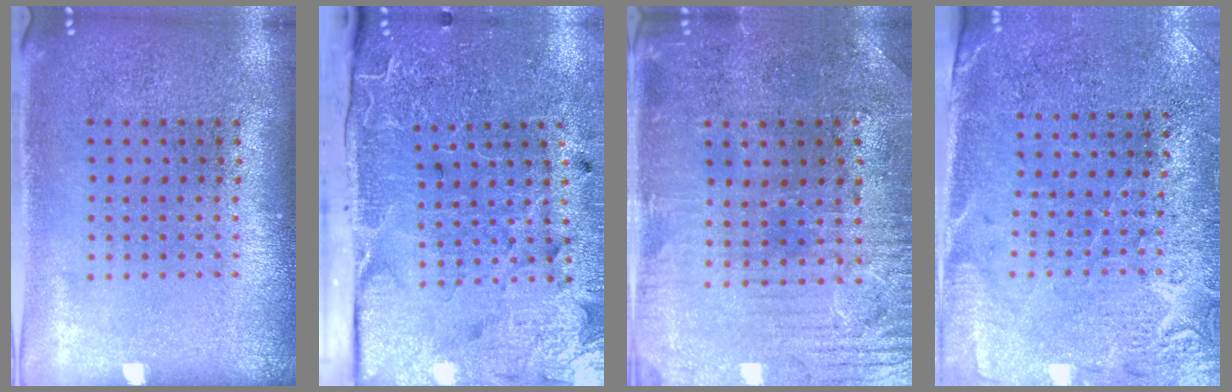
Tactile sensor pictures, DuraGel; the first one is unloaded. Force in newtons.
{"total": 4.1, "press": 3.7, "slide": 1.9}
{"total": 1.5, "press": 1.3, "slide": 0.6}
{"total": 2.9, "press": 2.6, "slide": 1.2}